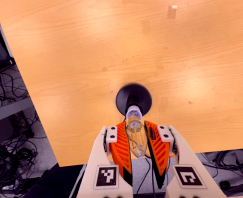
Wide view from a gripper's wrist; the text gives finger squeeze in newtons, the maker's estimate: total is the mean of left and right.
{"total": 20.2, "left": 21.8, "right": 18.6}